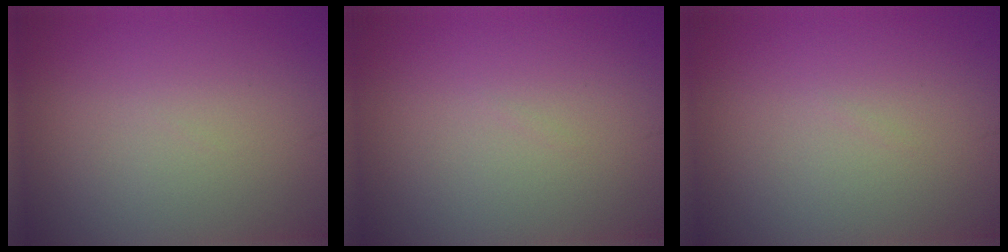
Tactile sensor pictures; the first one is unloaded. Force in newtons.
{"total": 0.0}
{"total": 0.0}